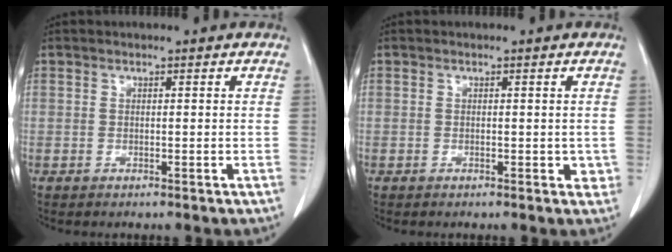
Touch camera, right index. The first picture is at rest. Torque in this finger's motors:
{"motor_torque": [0.34, -0.12, 0.06, 0.01]}